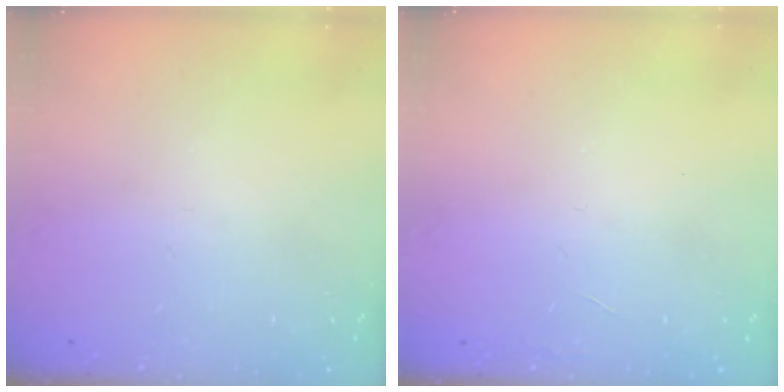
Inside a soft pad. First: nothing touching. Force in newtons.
{"total": 0.0}